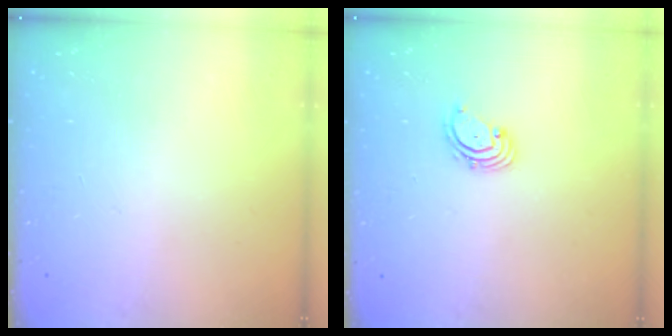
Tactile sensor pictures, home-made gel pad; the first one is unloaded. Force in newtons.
{"total": 2.2, "press": 2.1, "slide": 0.7}